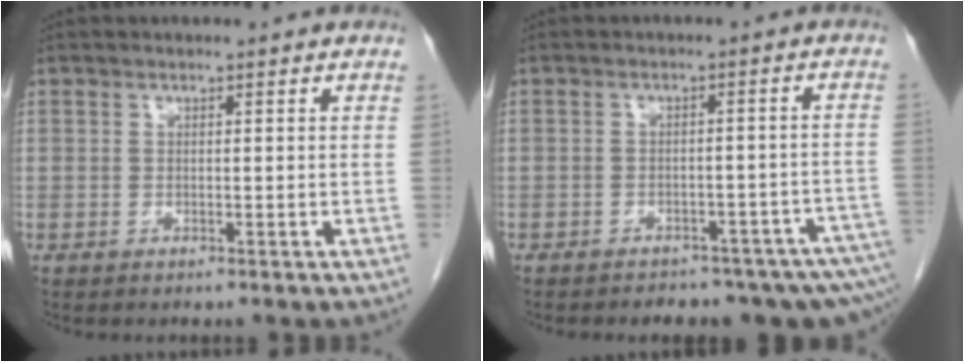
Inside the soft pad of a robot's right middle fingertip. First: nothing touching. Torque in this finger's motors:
{"motor_torque": [1.08, -1.06, 0.17, 0.05]}